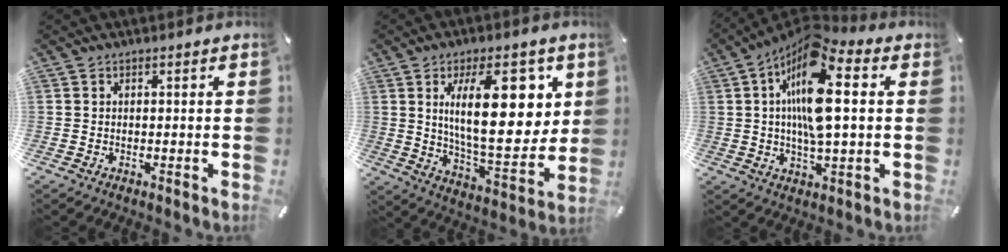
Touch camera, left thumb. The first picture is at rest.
{"total": 22.0, "force": [6.8, 9.4, 18.7], "torque": [-0.292, -0.023, 0.099]}
{"total": 16.5, "force": [2.9, 6.3, 14.9], "torque": [-0.286, -0.005, 0.046]}